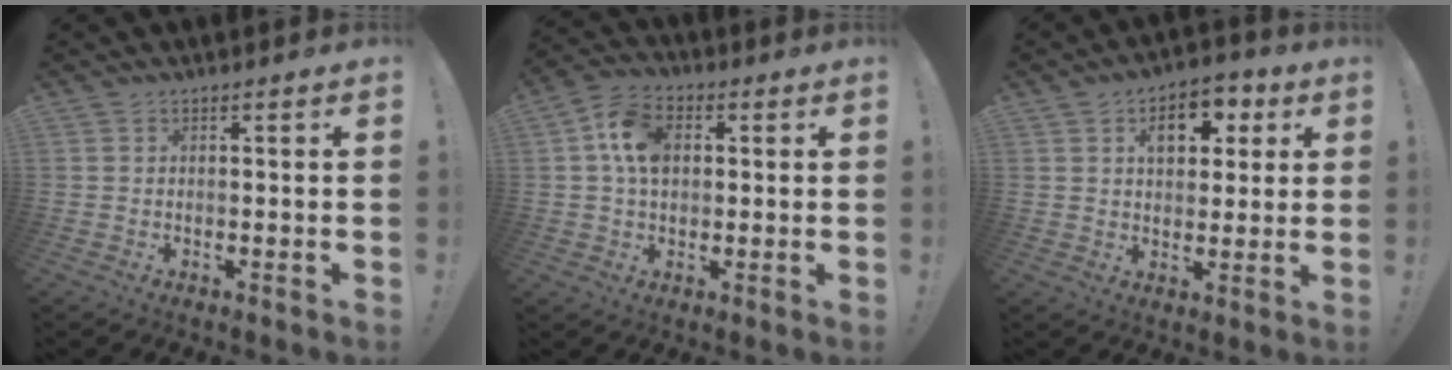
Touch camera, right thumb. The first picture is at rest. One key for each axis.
{"total": 10.8, "fx": 2.1, "fy": 7.7, "fz": 7.3, "tx": -0.131, "ty": 0.009, "tz": 0.041}
{"total": 9.9, "fx": 3.7, "fy": 6.6, "fz": 6.4, "tx": -0.081, "ty": -0.002, "tz": 0.064}